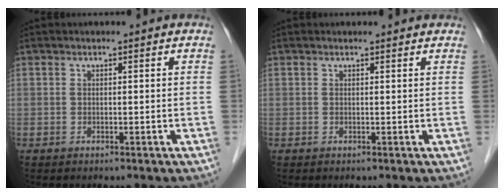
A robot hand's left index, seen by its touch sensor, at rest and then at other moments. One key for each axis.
{"total": 1.8, "fx": 1.7, "fy": 0.4, "fz": 0.4, "tx": -0.015, "ty": 0.007, "tz": 0.015}